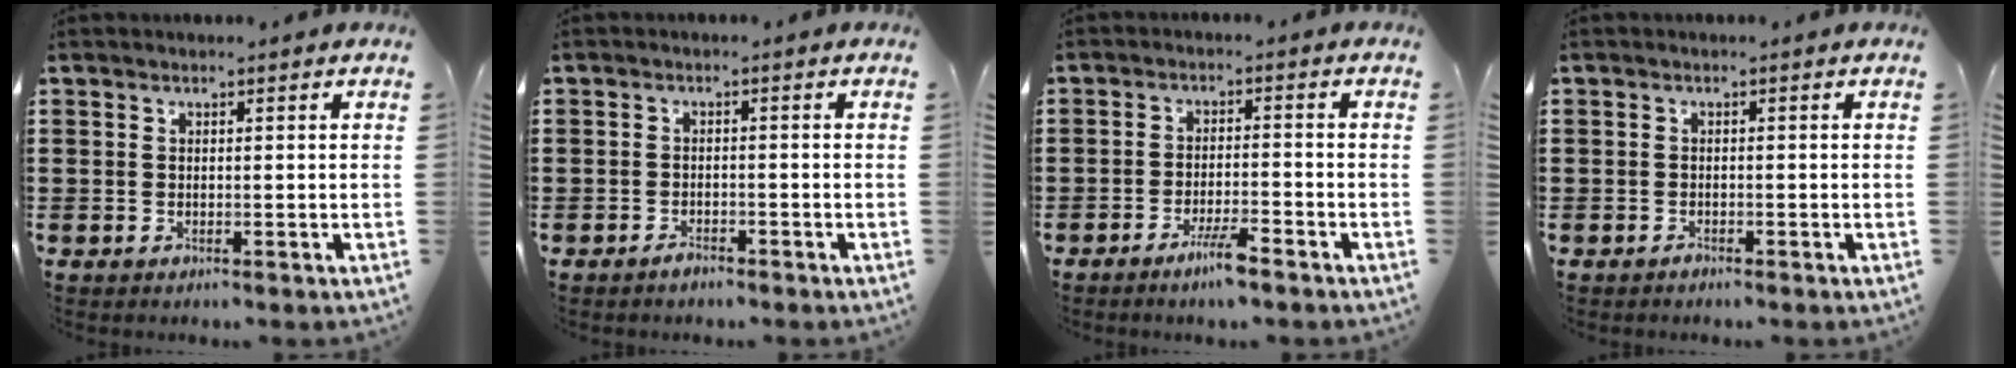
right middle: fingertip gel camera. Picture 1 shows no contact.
{"total": 1.5, "force": [-1.3, 0.5, 0.4], "torque": [-0.010, -0.001, -0.026]}
{"total": 4.1, "force": [-2.9, 0.4, 2.9], "torque": [-0.053, -0.001, -0.050]}
{"total": 0.7, "force": [-0.7, 0.2, 0.1], "torque": [-0.003, 0.001, -0.015]}